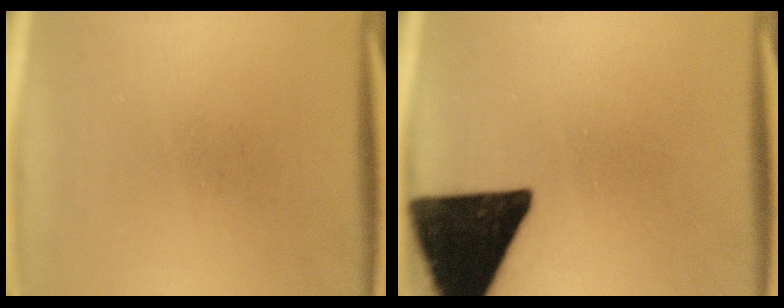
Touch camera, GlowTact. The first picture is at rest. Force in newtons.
{"total": 17.6}